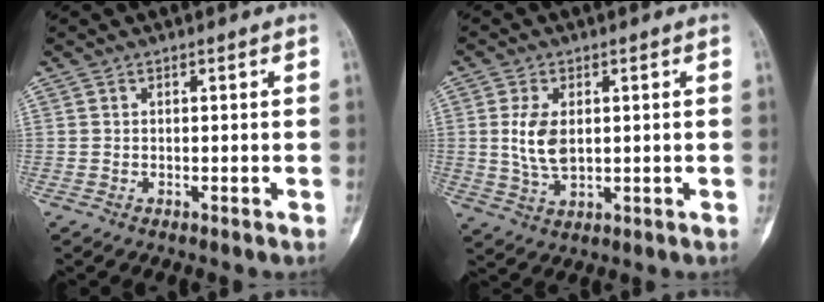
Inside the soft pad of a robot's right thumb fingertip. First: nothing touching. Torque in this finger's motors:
{"motor_torque": [1.27, 0.85, 0.63, -0.72, 0.27]}